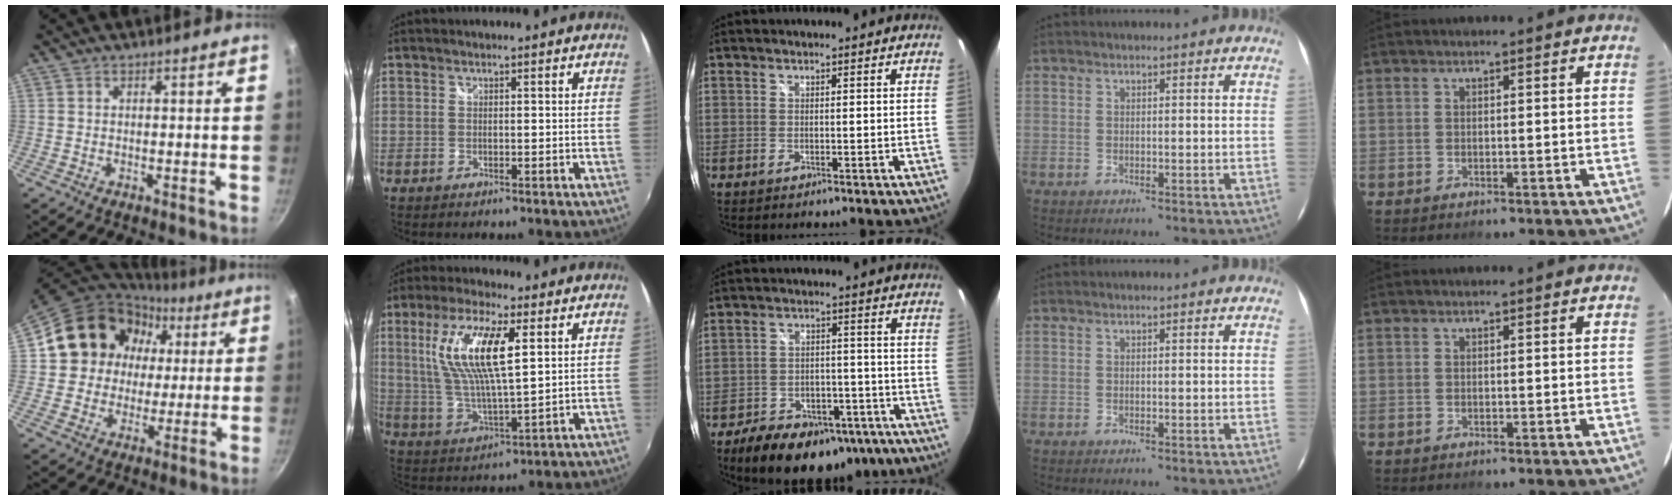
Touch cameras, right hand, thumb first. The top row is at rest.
{"thumb": {"total": 17.7, "force": [4.9, 15.6, 6.8], "torque": [-0.101, 0.025, 0.079]}, "index": {"total": 14.8, "force": [4.8, 4.0, 13.4], "torque": [-0.259, 0.003, 0.098]}, "middle": {"total": 18.5, "force": [-12.8, 9.8, 9.0], "torque": [-0.182, 0.002, -0.166]}}